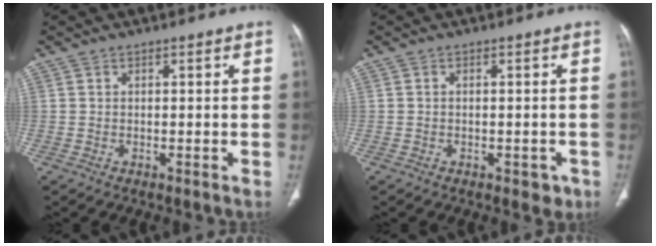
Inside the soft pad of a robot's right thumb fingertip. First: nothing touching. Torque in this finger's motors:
{"motor_torque": [-0.05, 0.25, -0.21, 0.05, -0.03]}